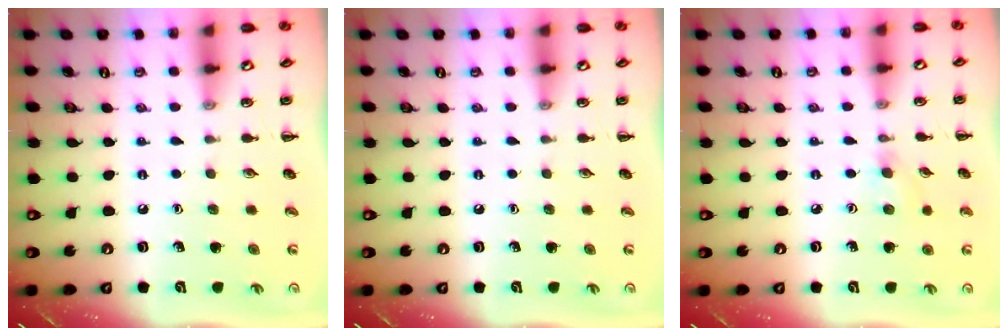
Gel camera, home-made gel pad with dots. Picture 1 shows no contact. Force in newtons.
{"total": 0.0}
{"total": 4.3, "press": 4.0, "slide": 1.6}